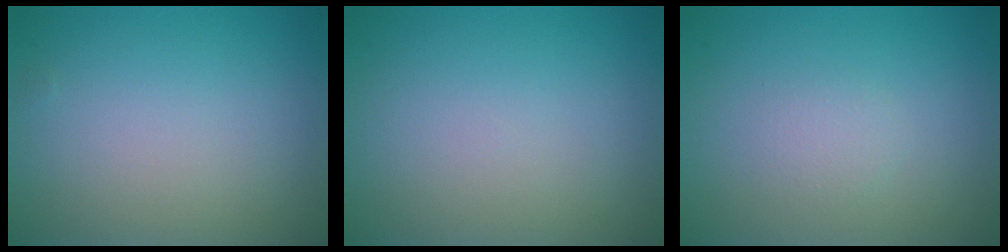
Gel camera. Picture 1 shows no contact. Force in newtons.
{"total": 0.0}
{"total": 1.1, "press": 1.1, "slide": 0.0}